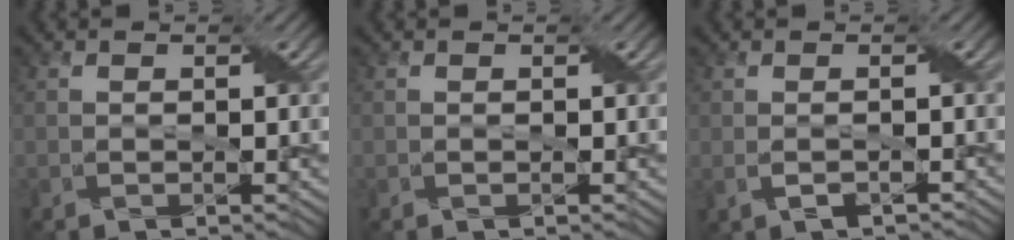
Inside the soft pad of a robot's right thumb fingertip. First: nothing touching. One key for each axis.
{"total": 0.0}
{"total": 0.6, "fx": -0.2, "fy": 0.2, "fz": 0.5, "tx": -0.011, "ty": -0.001, "tz": -0.001}